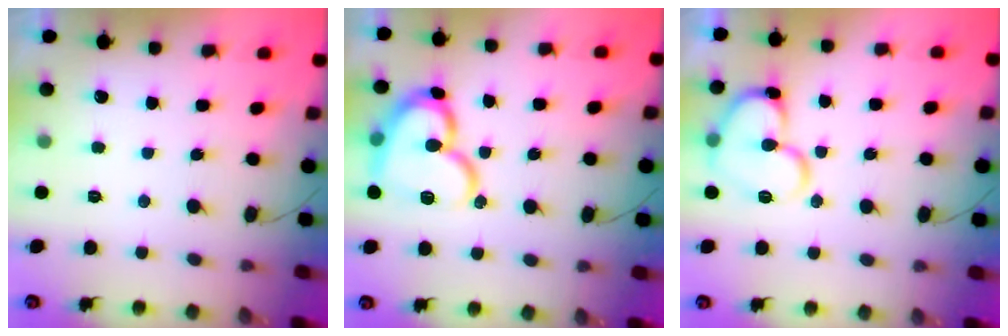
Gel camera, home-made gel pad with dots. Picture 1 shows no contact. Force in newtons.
{"total": 18.2, "press": 18.1, "slide": 2.1}
{"total": 14.9, "press": 14.8, "slide": 2.0}